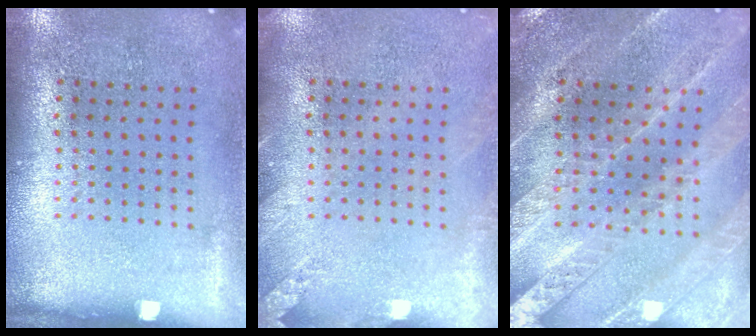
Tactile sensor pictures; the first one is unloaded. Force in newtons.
{"total": 1.6, "press": 1.6, "slide": 0.2}
{"total": 2.4, "press": 2.4, "slide": 0.4}